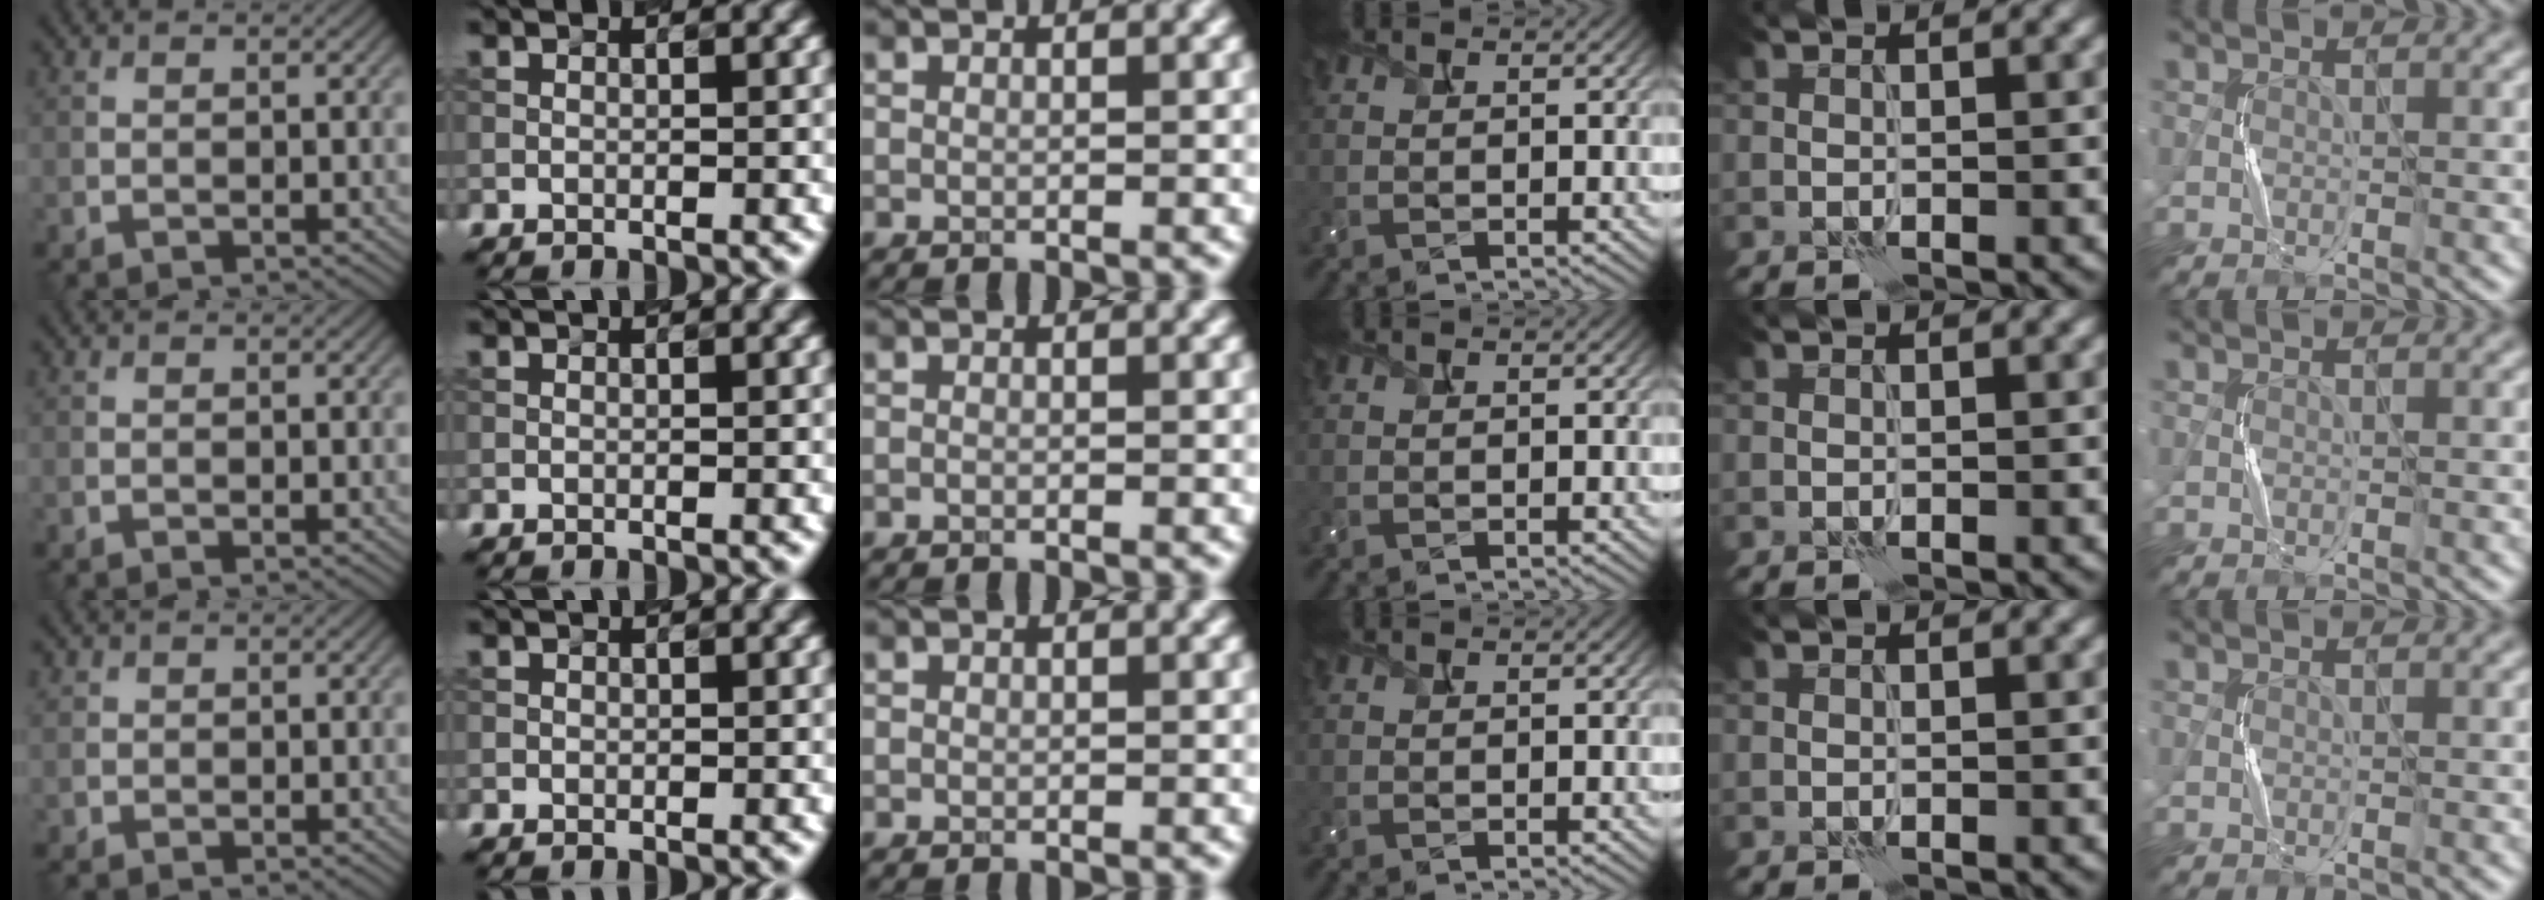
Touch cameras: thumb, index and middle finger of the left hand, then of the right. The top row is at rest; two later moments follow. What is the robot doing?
{"motion": "squeeze", "object": "bubble wrap"}